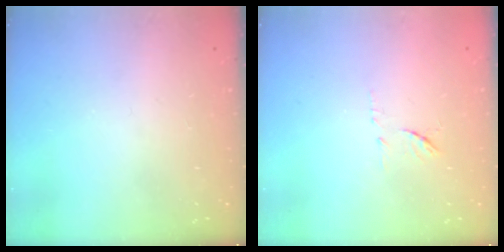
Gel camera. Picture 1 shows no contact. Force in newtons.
{"total": 6.4, "press": 6.3, "slide": 0.8}